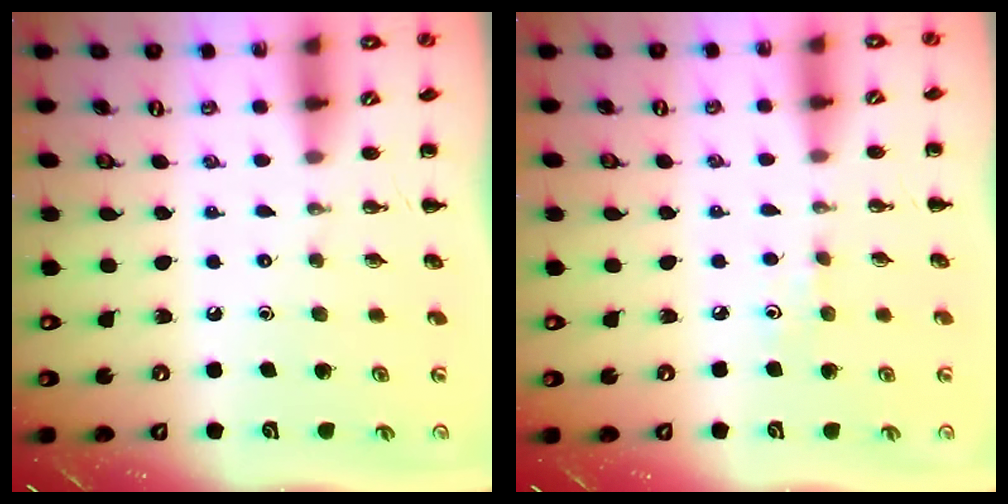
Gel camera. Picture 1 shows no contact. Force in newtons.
{"total": 3.5, "press": 3.4, "slide": 1.1}